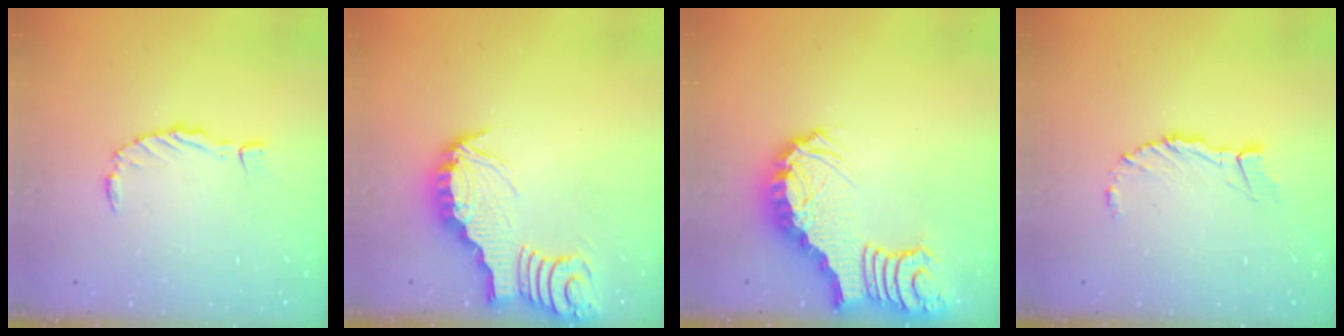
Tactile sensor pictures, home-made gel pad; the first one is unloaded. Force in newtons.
{"total": 3.2, "press": 3.2, "slide": 0.4}
{"total": 3.3, "press": 3.2, "slide": 0.7}
{"total": 4.8, "press": 4.8, "slide": 0.3}